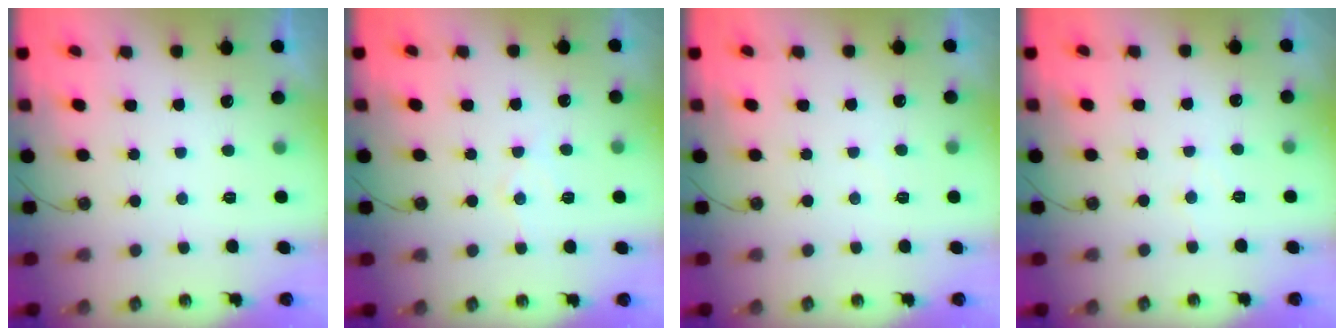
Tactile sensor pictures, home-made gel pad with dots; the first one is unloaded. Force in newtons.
{"total": 6.2, "press": 6.2, "slide": 0.4}
{"total": 2.8, "press": 2.7, "slide": 0.5}
{"total": 3.4, "press": 3.3, "slide": 0.5}